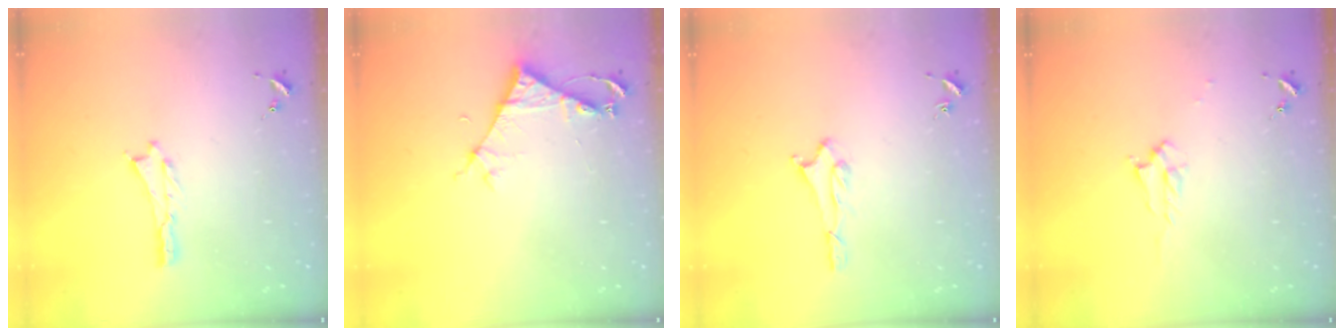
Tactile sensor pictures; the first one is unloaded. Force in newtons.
{"total": 4.7, "press": 4.7, "slide": 0.3}
{"total": 1.6, "press": 1.6, "slide": 0.2}
{"total": 1.7, "press": 1.6, "slide": 0.2}